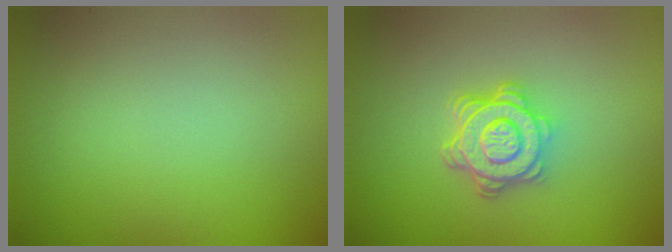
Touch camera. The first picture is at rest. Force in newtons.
{"total": 4.6, "press": 3.4, "slide": 3.1}